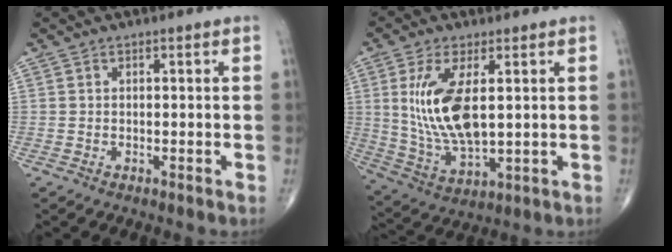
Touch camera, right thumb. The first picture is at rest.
{"total": 13.6, "force": [2.5, 5.8, 12.1], "torque": [-0.248, -0.020, 0.063]}